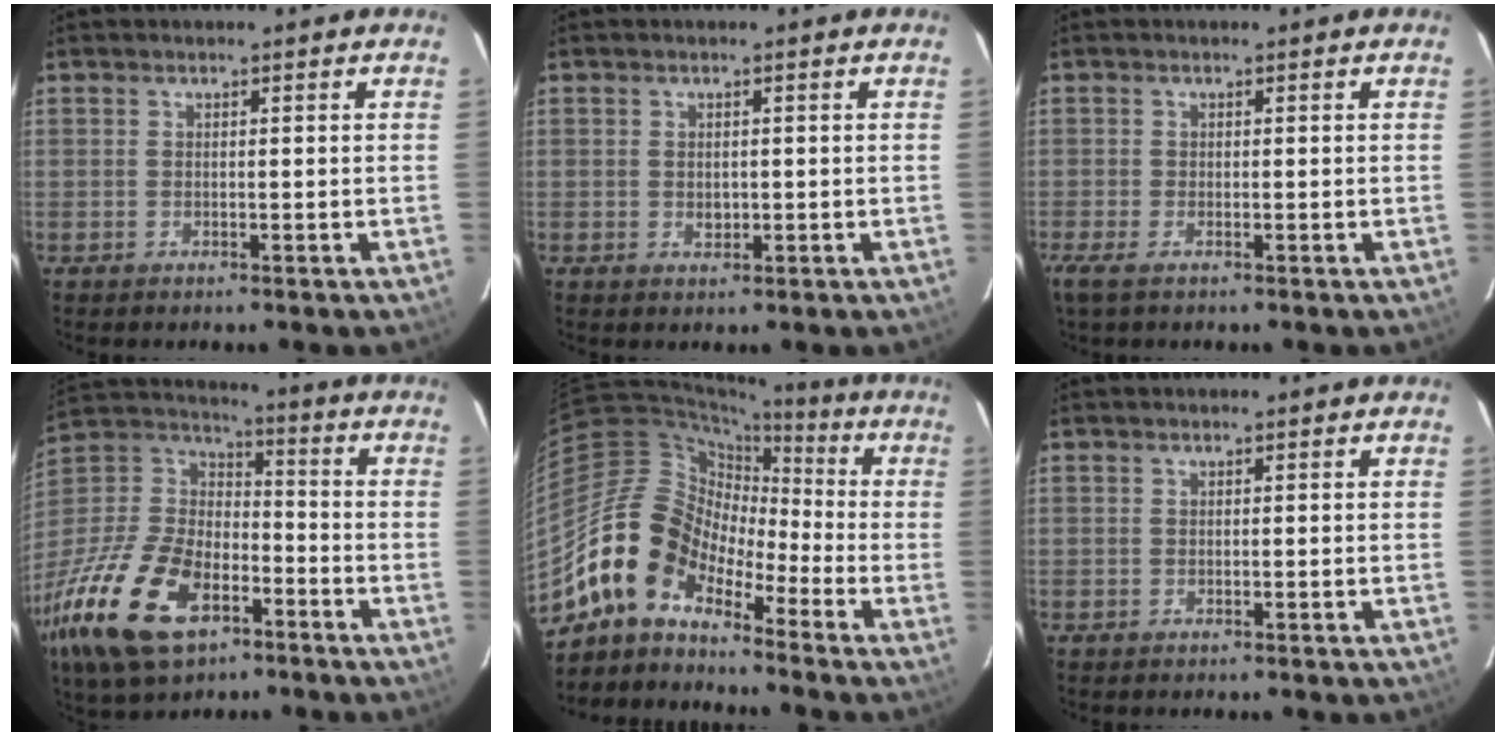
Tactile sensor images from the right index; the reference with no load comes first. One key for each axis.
{"total": 1.8, "fx": -0.1, "fy": 1.4, "fz": 1.1, "tx": -0.017, "ty": 0.001, "tz": 0.000}
{"total": 3.1, "fx": -1.9, "fy": 1.0, "fz": 2.2, "tx": -0.052, "ty": -0.010, "tz": -0.035}
{"total": 28.5, "fx": -14.7, "fy": 16.0, "fz": 18.4, "tx": -0.421, "ty": -0.024, "tz": -0.254}
{"total": 12.0, "fx": -8.7, "fy": 6.6, "fz": 4.9, "tx": -0.087, "ty": 0.030, "tz": -0.184}
{"total": 0.0}